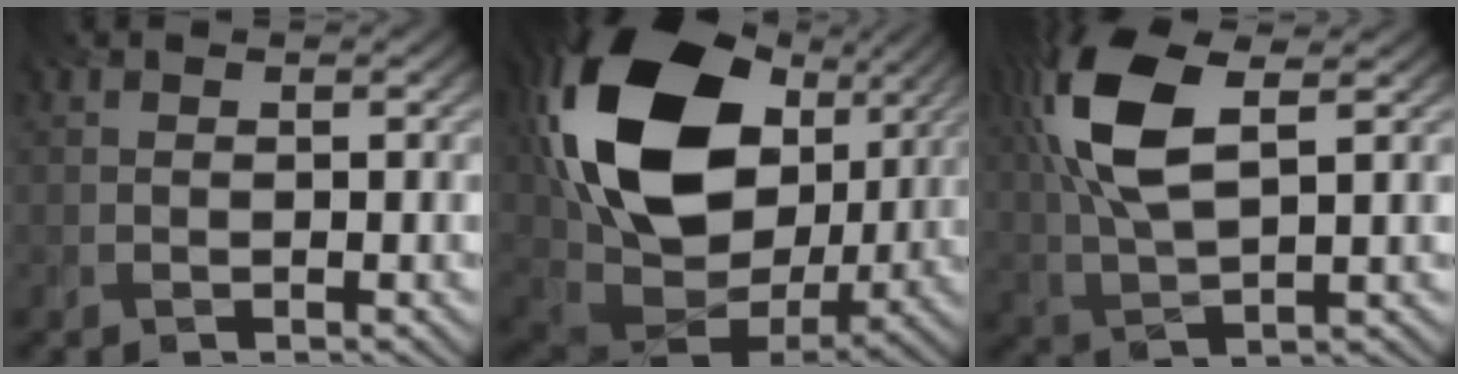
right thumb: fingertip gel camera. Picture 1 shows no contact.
{"total": 22.0, "force": [7.5, 14.6, 14.6], "torque": [-0.352, 0.013, 0.149]}
{"total": 11.7, "force": [3.9, 4.7, 9.9], "torque": [-0.243, 0.012, 0.078]}